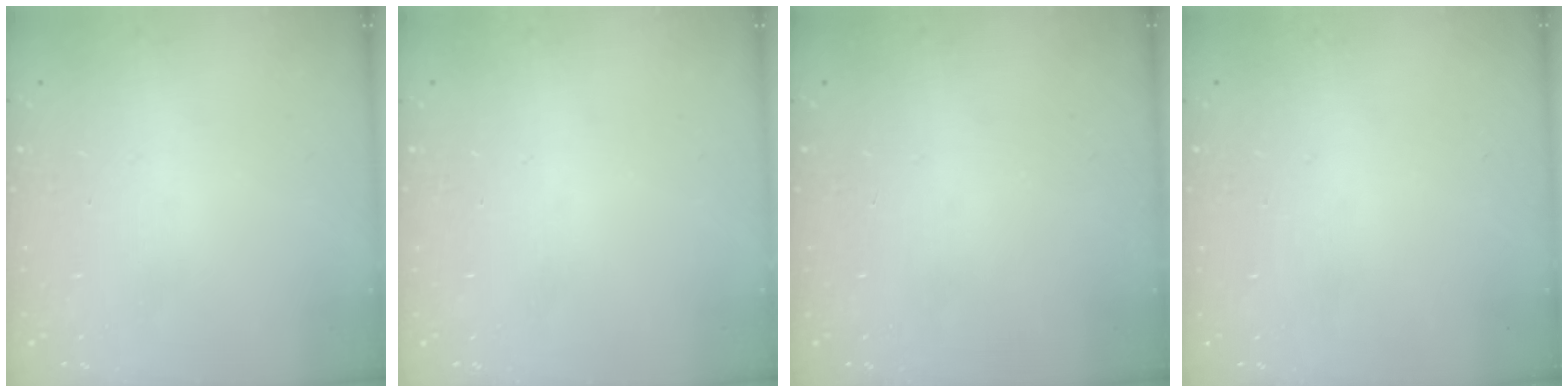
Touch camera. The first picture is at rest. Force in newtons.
{"total": 0.0}
{"total": 0.0}
{"total": 0.0}